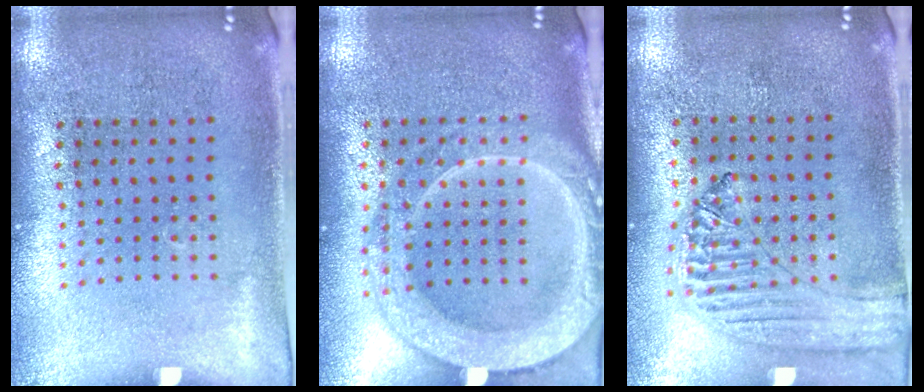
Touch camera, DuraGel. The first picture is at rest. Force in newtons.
{"total": 2.7, "press": 2.7, "slide": 0.3}
{"total": 1.3, "press": 1.3, "slide": 0.1}